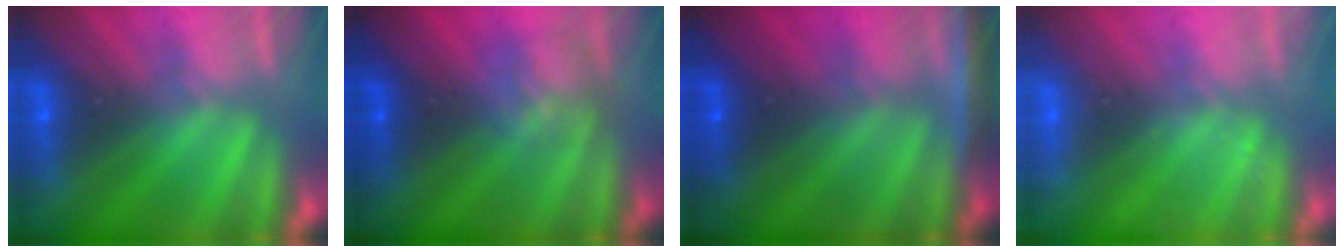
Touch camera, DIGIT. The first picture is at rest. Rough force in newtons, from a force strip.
{"total": 2.5}
{"total": 2.0}
{"total": 2.4}